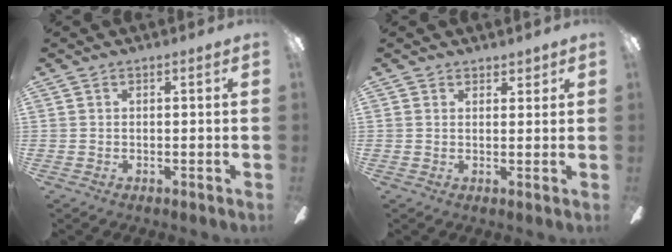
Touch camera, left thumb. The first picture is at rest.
{"total": 2.3, "force": [1.8, 1.4, 0.1], "torque": [0.004, -0.003, 0.034]}